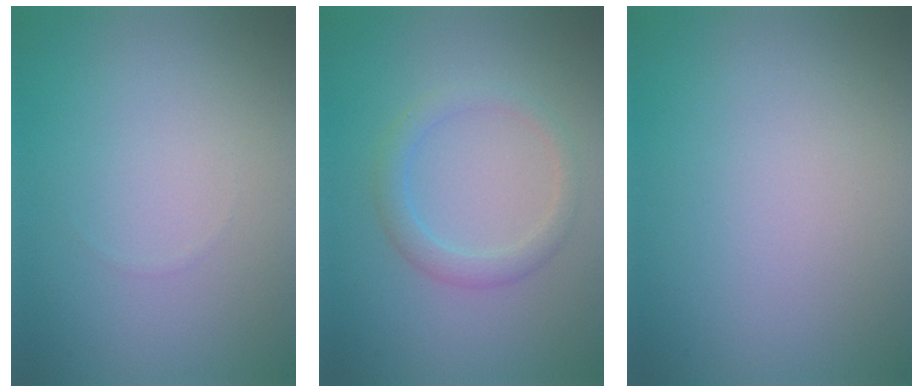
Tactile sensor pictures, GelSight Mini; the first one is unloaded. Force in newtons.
{"total": 2.2, "press": 2.2, "slide": 0.1}
{"total": 0.0}